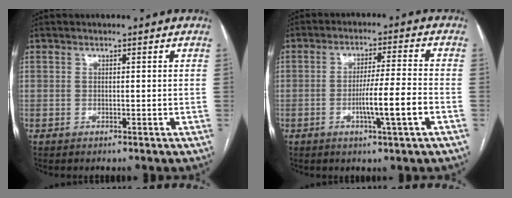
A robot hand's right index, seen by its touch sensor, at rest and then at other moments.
{"total": 7.5, "force": [-2.5, -0.6, 7.1], "torque": [-0.122, -0.003, -0.042]}